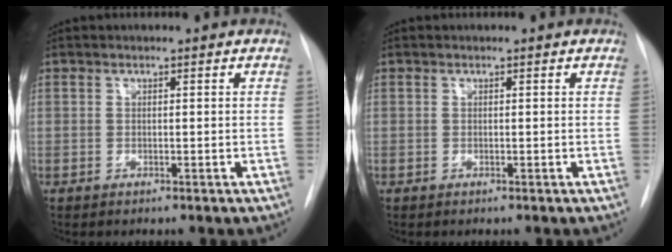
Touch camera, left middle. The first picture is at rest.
{"total": 0.0}